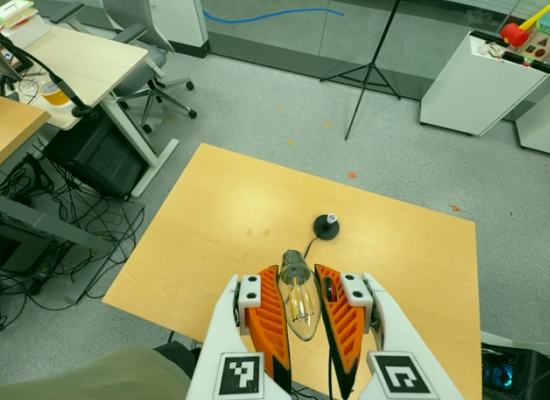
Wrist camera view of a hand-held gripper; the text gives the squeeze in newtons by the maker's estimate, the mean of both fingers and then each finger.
{"total": 21.9, "left": 24.0, "right": 19.7}